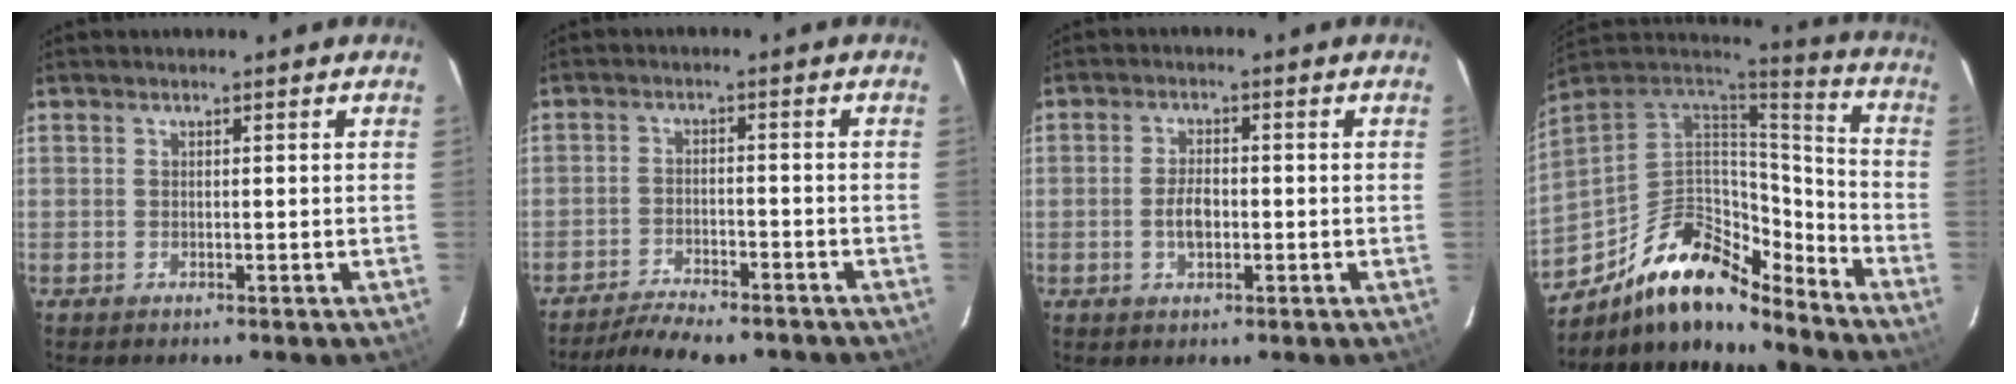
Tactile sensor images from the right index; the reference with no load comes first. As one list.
[{"total": 10.9, "force": [-9.4, 2.9, 4.7], "torque": [-0.106, -0.009, -0.141]}, {"total": 3.9, "force": [-0.9, 2.1, 3.2], "torque": [-0.061, 0.004, -0.013]}, {"total": 20.1, "force": [-14.2, 8.7, 11.3], "torque": [-0.220, 0.015, -0.239]}]